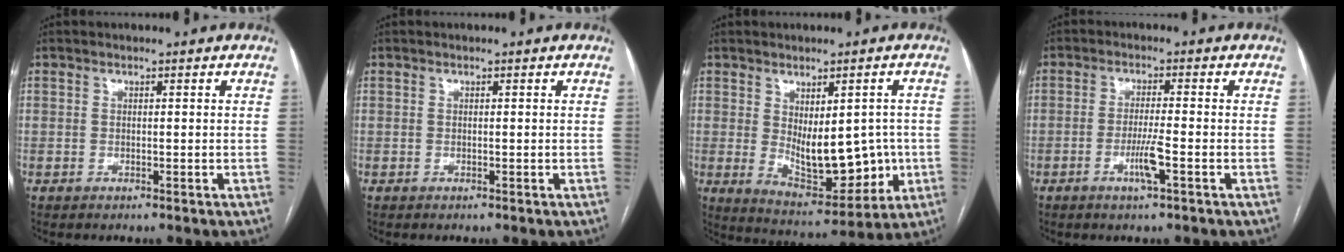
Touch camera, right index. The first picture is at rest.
{"total": 0.0}
{"total": 11.9, "force": [-0.5, 5.5, 10.5], "torque": [-0.153, -0.006, 0.016]}
{"total": 4.3, "force": [-1.8, -0.2, 3.9], "torque": [-0.075, -0.008, -0.035]}